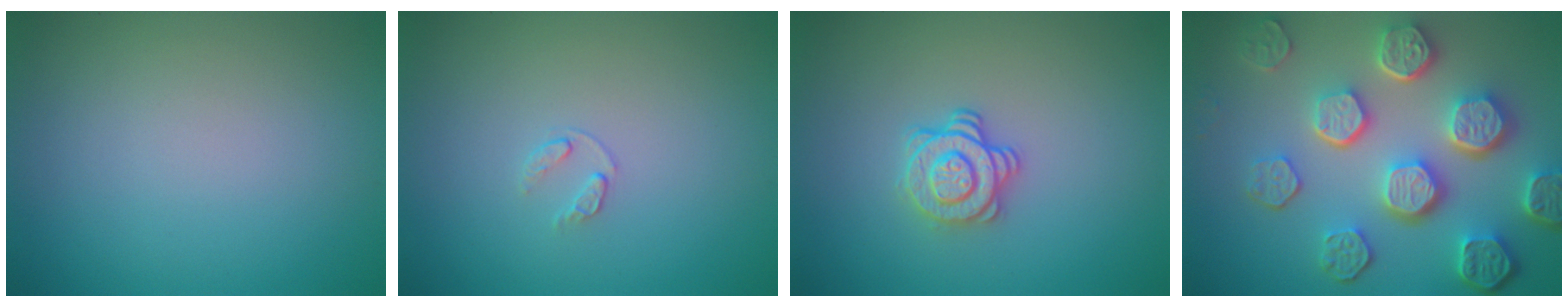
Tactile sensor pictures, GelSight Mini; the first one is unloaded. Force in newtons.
{"total": 0.8, "press": 0.5, "slide": 0.6}
{"total": 2.9, "press": 2.5, "slide": 1.3}
{"total": 8.4, "press": 6.2, "slide": 5.7}